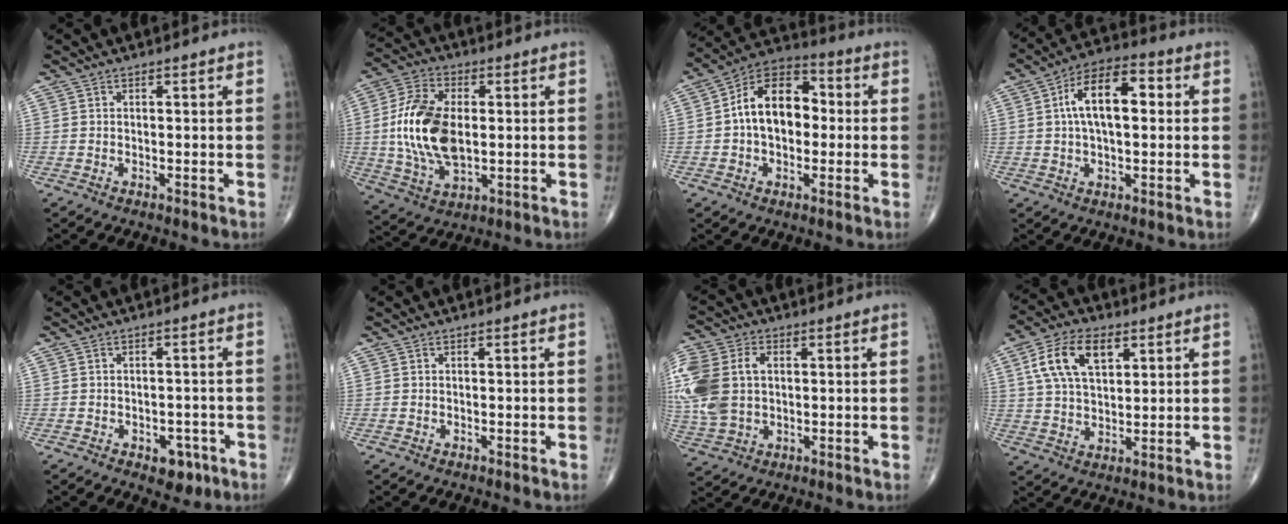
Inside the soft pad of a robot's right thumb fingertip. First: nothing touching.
{"total": 15.8, "force": [0.4, 9.0, 13.0], "torque": [-0.259, 0.001, 0.011]}
{"total": 13.8, "force": [0.4, 9.0, 10.5], "torque": [-0.141, 0.033, -0.008]}
{"total": 12.6, "force": [2.0, 6.3, 10.7], "torque": [-0.171, 0.024, 0.027]}
{"total": 4.6, "force": [-2.3, 3.0, 2.6], "torque": [-0.013, 0.011, -0.025]}
{"total": 0.0}
{"total": 15.9, "force": [1.8, 11.2, 11.2], "torque": [-0.281, 0.009, 0.040]}
{"total": 11.9, "force": [4.6, 6.7, 8.7], "torque": [-0.156, -0.003, 0.086]}